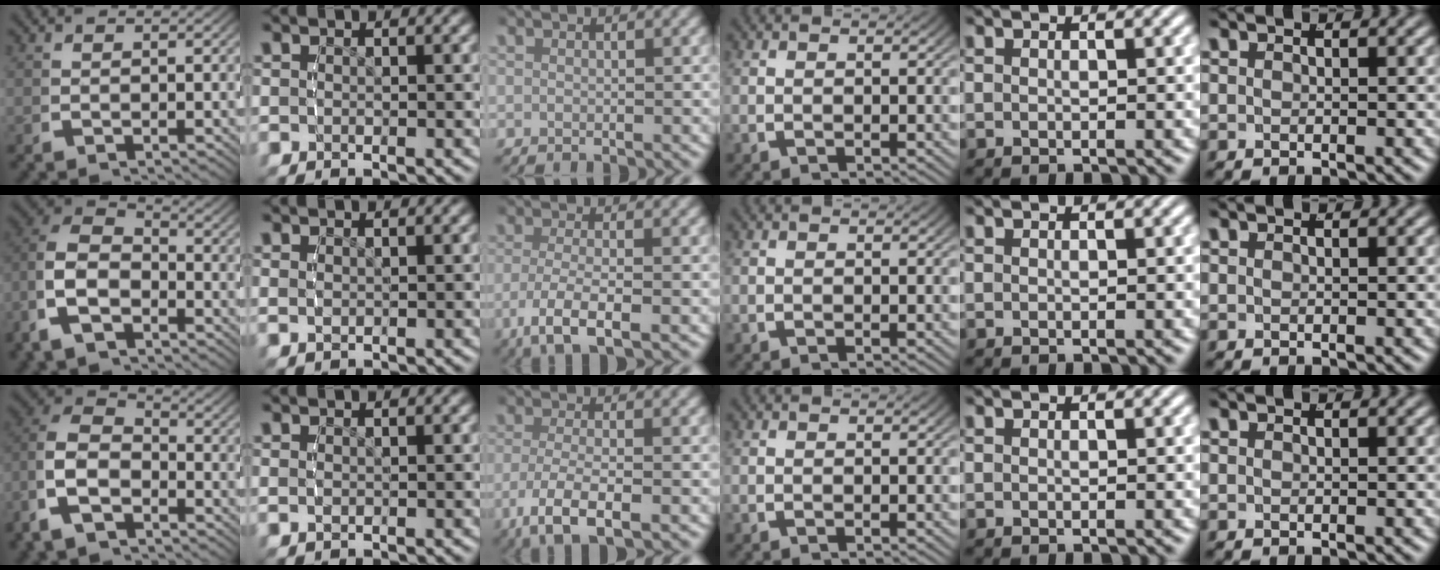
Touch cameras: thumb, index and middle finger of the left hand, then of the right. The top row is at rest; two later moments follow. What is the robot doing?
{"motion": "lift_and_place", "object": "cloth"}